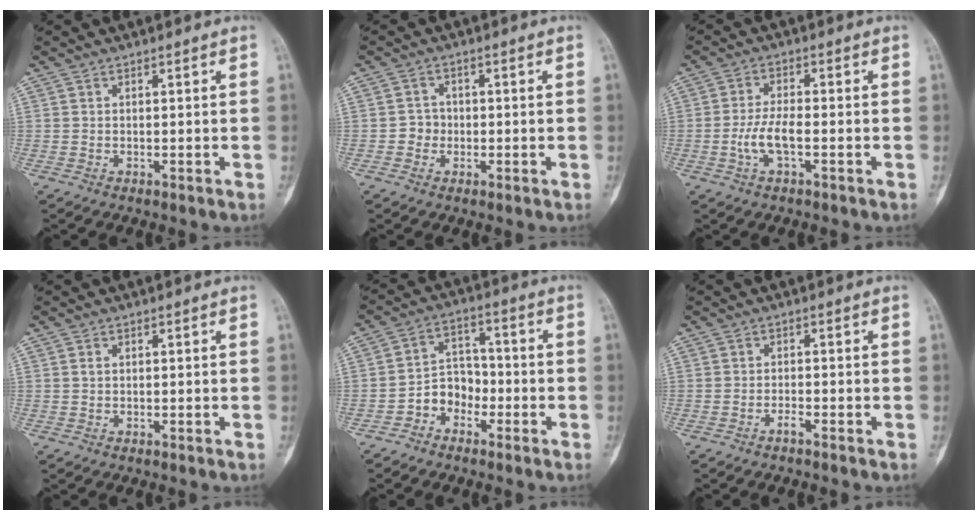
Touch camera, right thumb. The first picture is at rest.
{"total": 2.7, "force": [-0.6, 2.5, 0.7], "torque": [0.005, 0.010, -0.016]}
{"total": 5.2, "force": [-1.6, 1.7, 4.7], "torque": [-0.104, 0.012, -0.033]}
{"total": 0.7, "force": [0.2, 0.5, 0.5], "torque": [-0.011, 0.004, 0.005]}
{"total": 6.4, "force": [-3.1, 5.0, 2.5], "torque": [-0.012, 0.038, -0.065]}
{"total": 1.2, "force": [-1.0, 0.1, 0.7], "torque": [-0.014, 0.009, -0.018]}